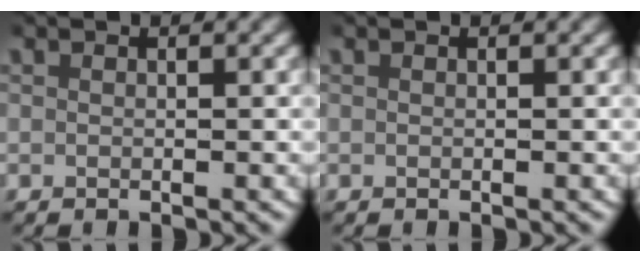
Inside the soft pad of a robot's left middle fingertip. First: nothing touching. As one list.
[{"total": 0.0}]